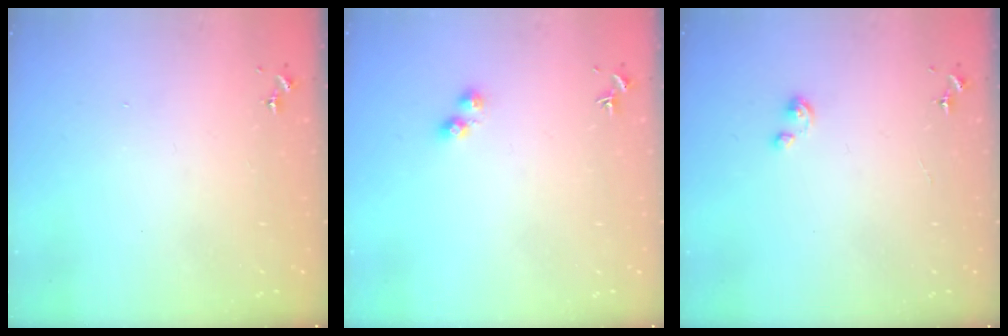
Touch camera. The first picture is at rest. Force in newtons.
{"total": 2.2, "press": 2.2, "slide": 0.6}
{"total": 2.3, "press": 2.3, "slide": 0.2}